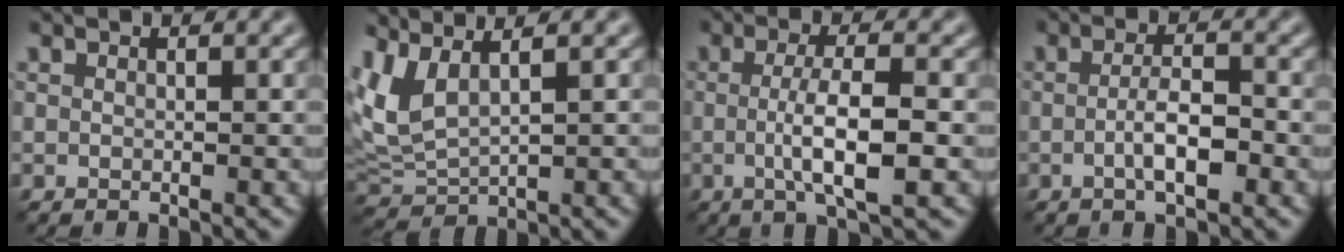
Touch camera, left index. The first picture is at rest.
{"total": 4.0, "force": [2.1, 1.5, 3.1], "torque": [-0.086, 0.002, 0.050]}
{"total": 5.3, "force": [-0.6, 1.2, 5.1], "torque": [-0.087, -0.001, -0.012]}
{"total": 3.3, "force": [-0.9, 0.9, 3.0], "torque": [-0.055, 0.001, -0.017]}